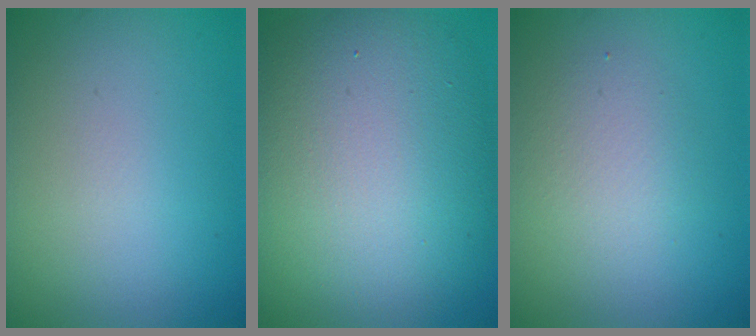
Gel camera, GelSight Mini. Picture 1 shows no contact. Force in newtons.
{"total": 13.9, "press": 13.8, "slide": 1.1}
{"total": 2.5, "press": 2.5, "slide": 0.3}